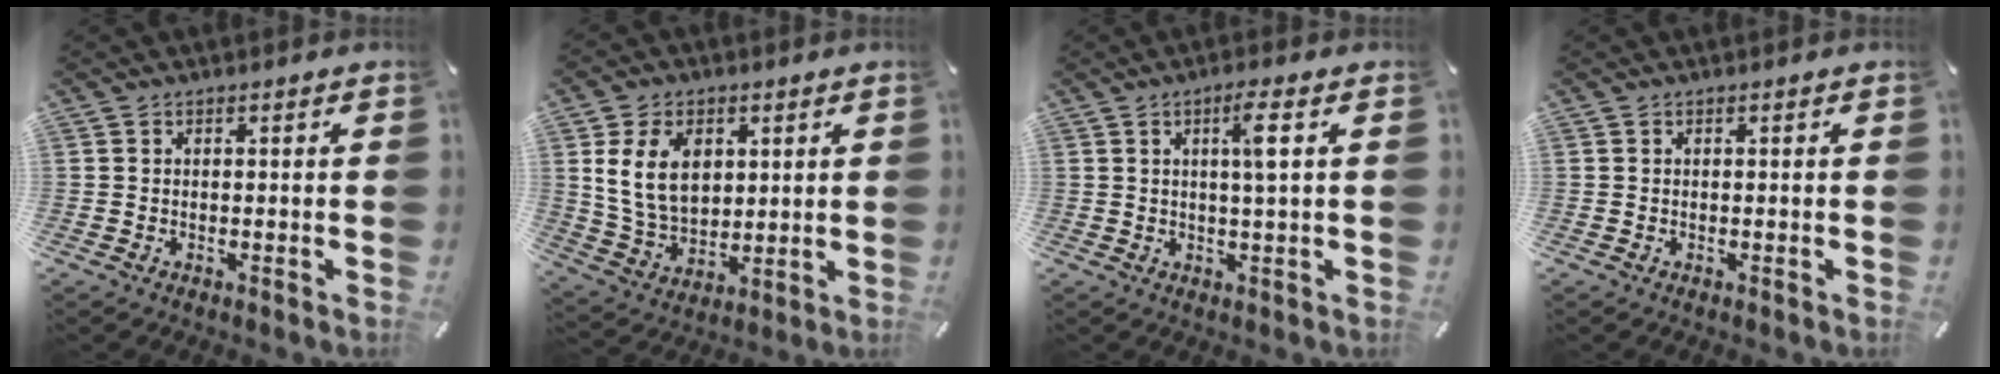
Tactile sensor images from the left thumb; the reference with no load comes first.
{"total": 11.5, "force": [3.2, 8.5, 7.1], "torque": [-0.148, -0.004, 0.055]}
{"total": 5.1, "force": [1.3, 0.3, 4.9], "torque": [-0.090, -0.005, 0.016]}
{"total": 0.0}